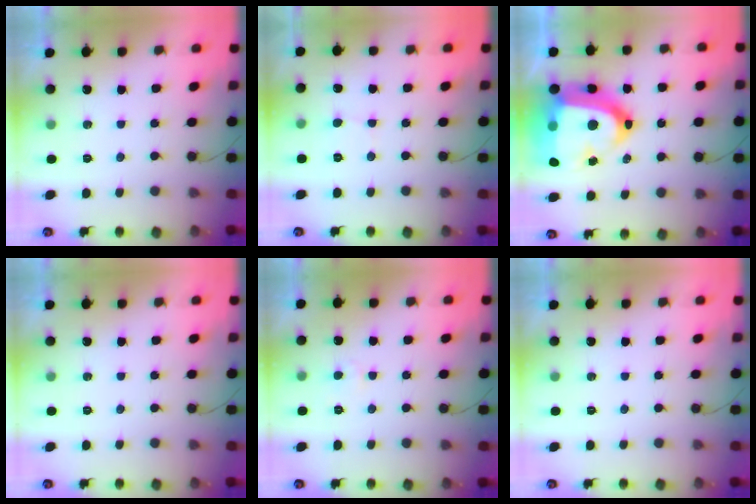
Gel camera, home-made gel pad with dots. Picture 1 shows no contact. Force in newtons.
{"total": 2.6, "press": 2.6, "slide": 0.2}
{"total": 29.8, "press": 29.7, "slide": 2.4}
{"total": 0.0}
{"total": 3.5, "press": 3.5, "slide": 0.4}
{"total": 0.0}